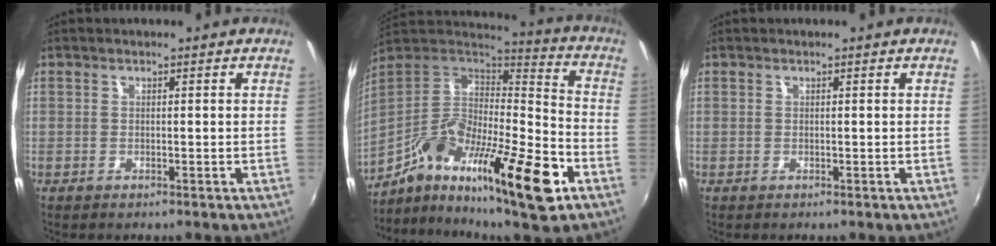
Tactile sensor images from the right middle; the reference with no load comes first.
{"total": 24.9, "force": [-12.1, 6.4, 20.8], "torque": [-0.353, -0.025, -0.211]}
{"total": 0.0}